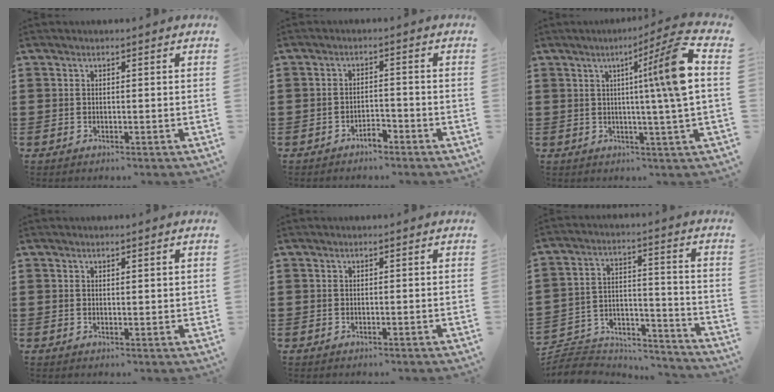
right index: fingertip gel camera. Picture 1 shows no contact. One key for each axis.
{"total": 2.4, "fx": -2.1, "fy": 0.6, "fz": 1.0, "tx": -0.024, "ty": 0.004, "tz": -0.042}
{"total": 12.2, "fx": 2.4, "fy": -1.0, "fz": 11.9, "tx": -0.190, "ty": -0.012, "tz": 0.022}
{"total": 0.8, "fx": 0.6, "fy": 0.2, "fz": 0.5, "tx": -0.010, "ty": 0.003, "tz": 0.010}
{"total": 0.0}
{"total": 6.6, "fx": -6.3, "fy": 1.6, "fz": 0.9, "tx": -0.030, "ty": 0.006, "tz": -0.130}